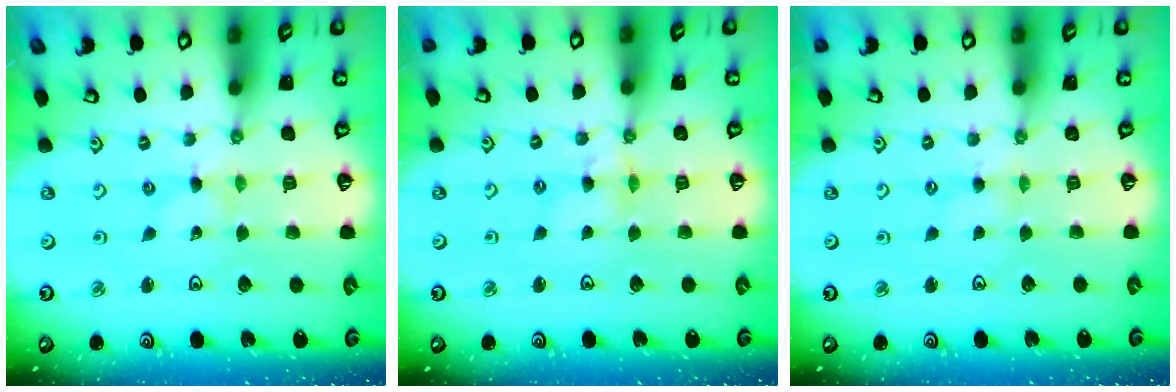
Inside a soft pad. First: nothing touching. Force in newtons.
{"total": 4.0, "press": 3.9, "slide": 0.4}
{"total": 1.8, "press": 1.8, "slide": 0.5}